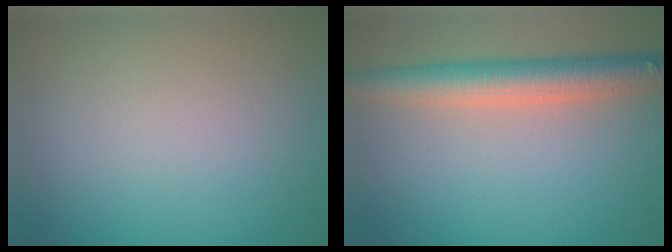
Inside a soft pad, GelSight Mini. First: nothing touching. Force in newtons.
{"total": 5.0, "press": 5.0, "slide": 0.2}